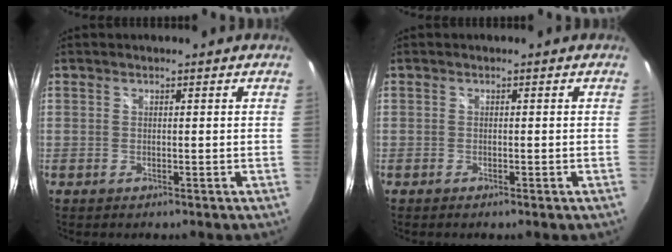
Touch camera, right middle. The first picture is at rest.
{"total": 0.6, "force": [-0.3, -0.1, 0.5], "torque": [-0.006, 0.003, -0.006]}